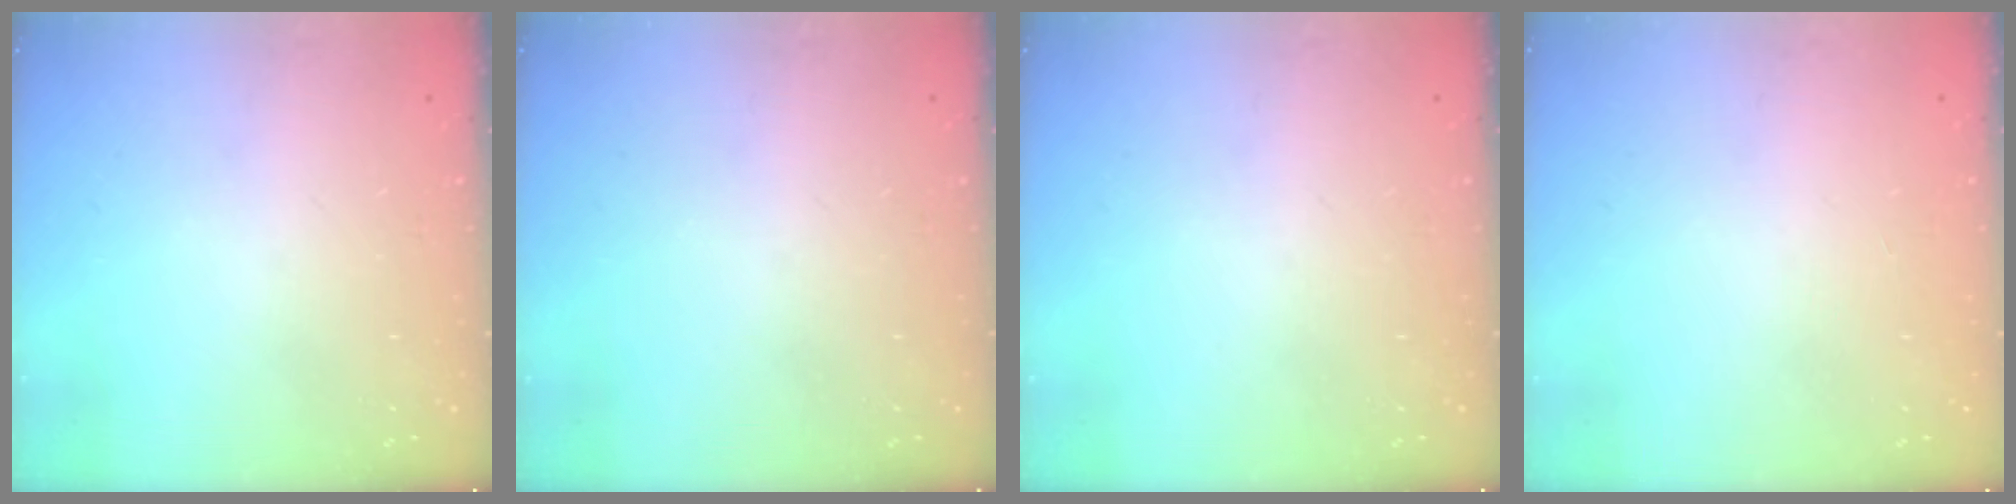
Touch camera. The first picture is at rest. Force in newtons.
{"total": 0.0}
{"total": 0.0}
{"total": 2.4, "press": 2.3, "slide": 0.2}